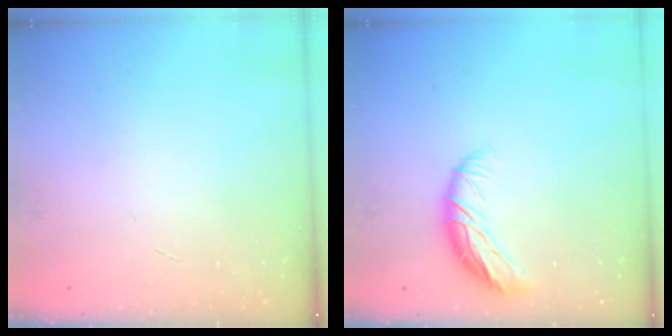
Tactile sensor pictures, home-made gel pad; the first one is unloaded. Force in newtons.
{"total": 9.3, "press": 9.1, "slide": 2.1}